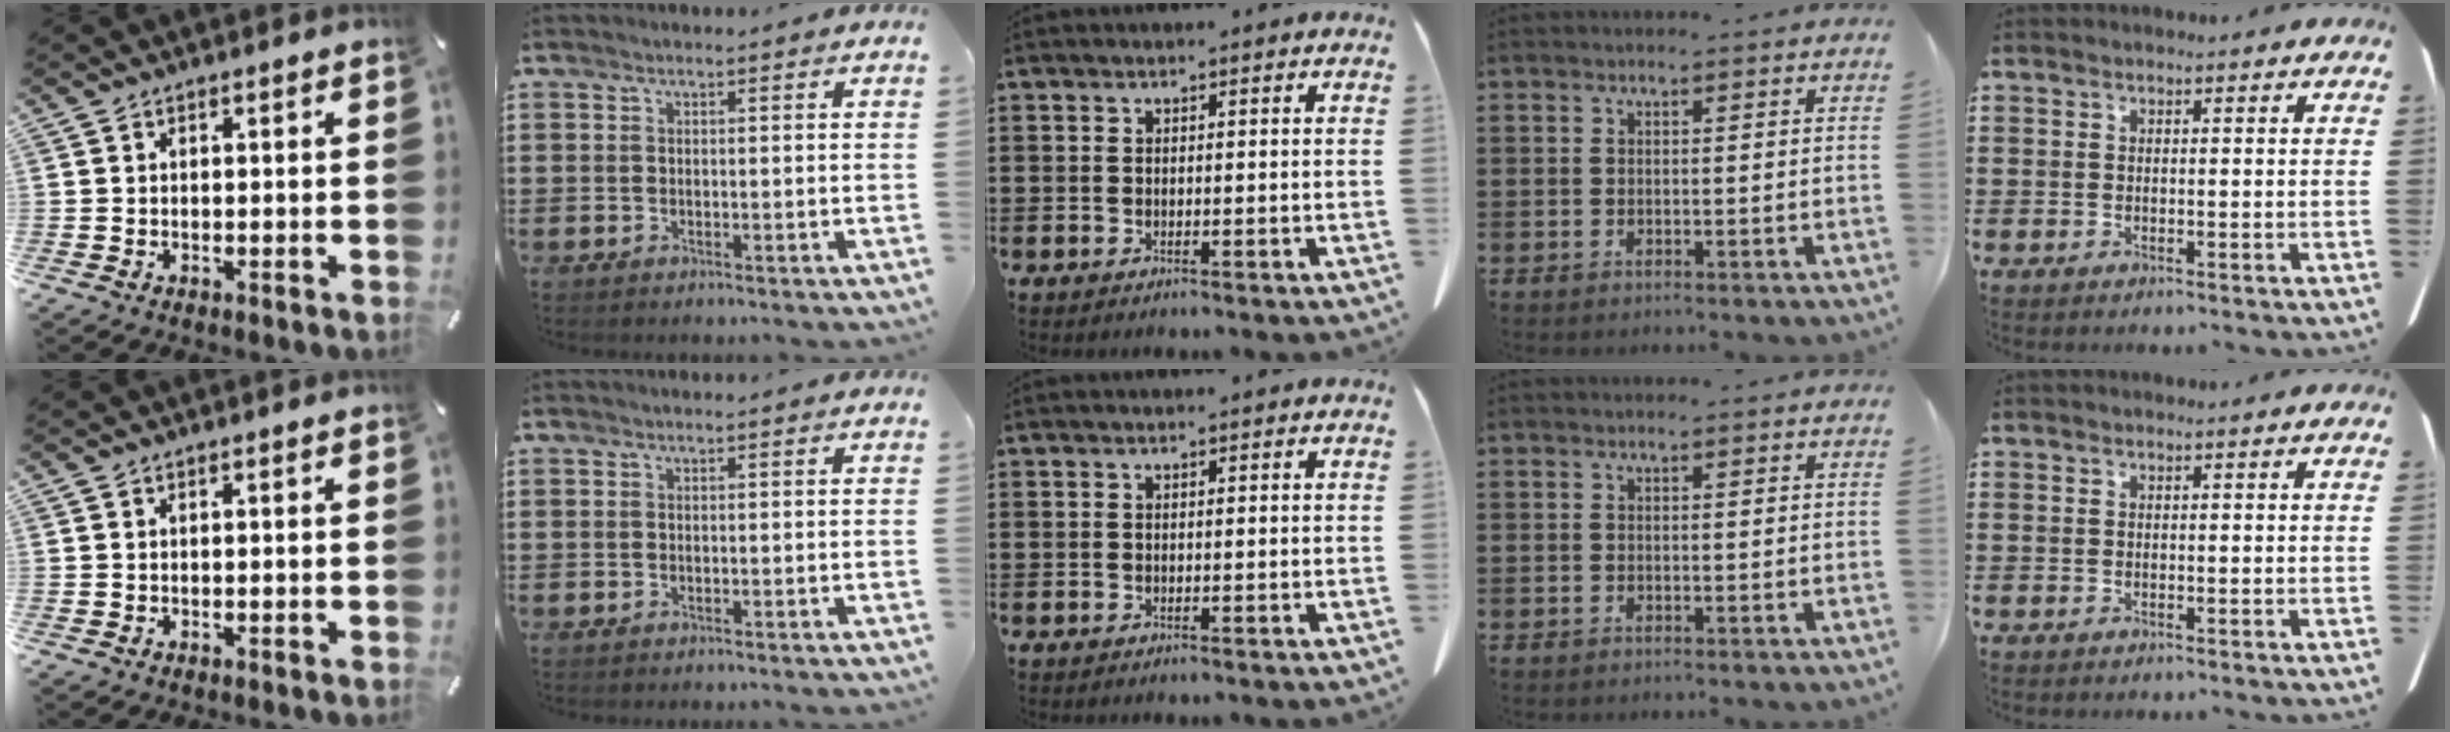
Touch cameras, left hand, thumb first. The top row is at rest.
{}